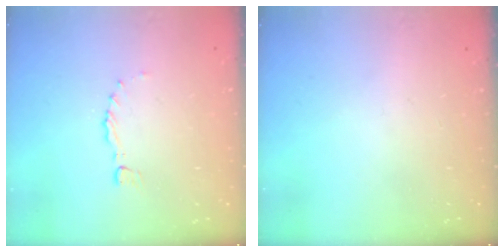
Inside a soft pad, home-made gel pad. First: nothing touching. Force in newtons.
{"total": 0.0}